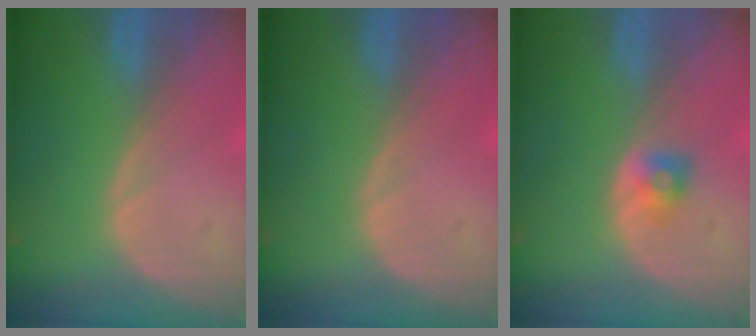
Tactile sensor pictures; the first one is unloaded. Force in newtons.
{"total": 0.0}
{"total": 2.0, "press": 2.0, "slide": 0.3}